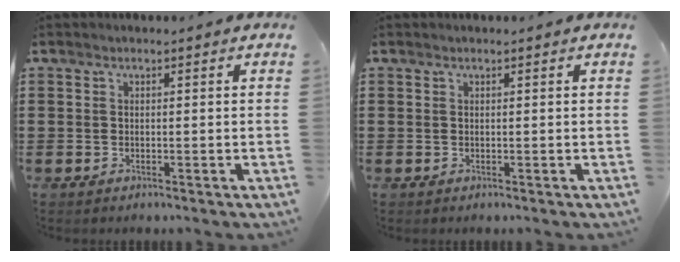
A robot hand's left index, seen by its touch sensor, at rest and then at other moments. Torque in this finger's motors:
{"motor_torque": [0.32, 0.24, 0.09, 0.00]}